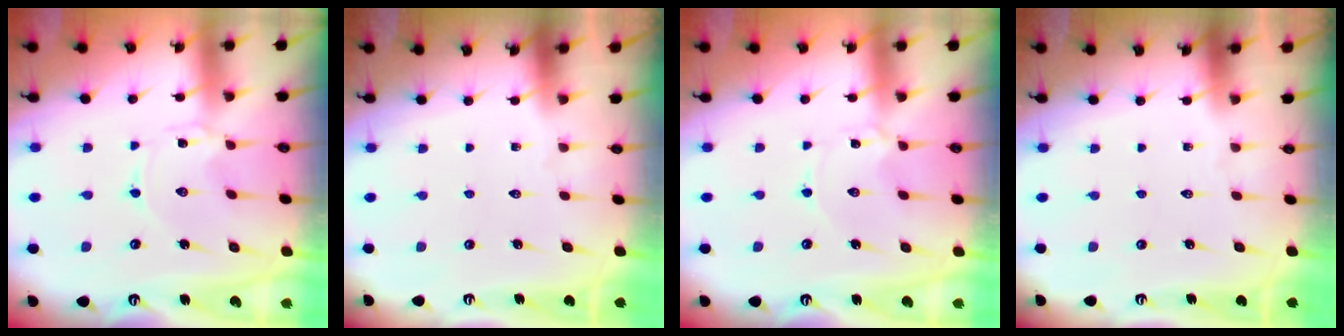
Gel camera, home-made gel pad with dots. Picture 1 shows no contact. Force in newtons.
{"total": 0.0}
{"total": 0.0}
{"total": 0.0}